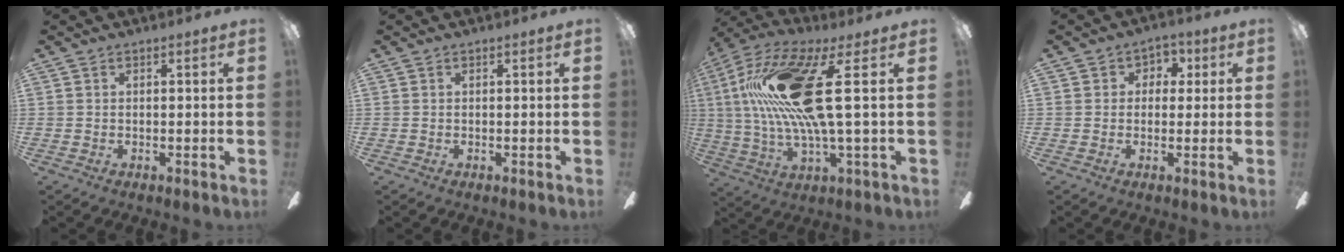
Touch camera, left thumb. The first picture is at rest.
{"total": 0.0}
{"total": 22.9, "force": [4.8, 6.2, 21.5], "torque": [-0.448, -0.018, 0.063]}
{"total": 3.8, "force": [-0.1, 3.6, 1.4], "torque": [-0.017, 0.014, -0.006]}